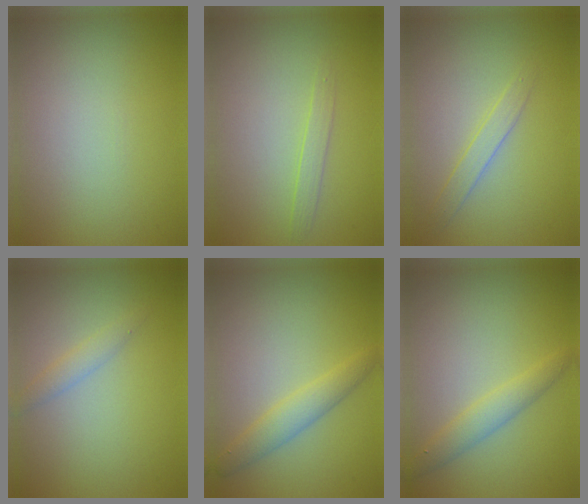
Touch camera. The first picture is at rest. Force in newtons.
{"total": 1.1, "press": 1.1, "slide": 0.2}
{"total": 1.6, "press": 1.6, "slide": 0.1}
{"total": 1.3, "press": 1.3, "slide": 0.0}
{"total": 2.6, "press": 2.6, "slide": 0.1}
{"total": 2.3, "press": 2.3, "slide": 0.0}